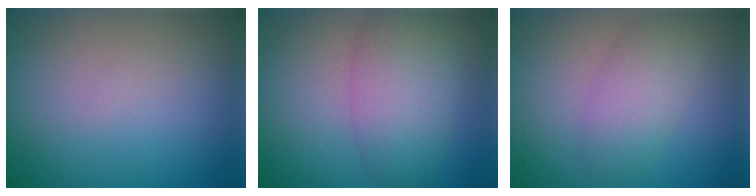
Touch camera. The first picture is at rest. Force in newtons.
{"total": 5.2, "press": 5.2, "slide": 0.1}
{"total": 3.2, "press": 3.2, "slide": 0.0}